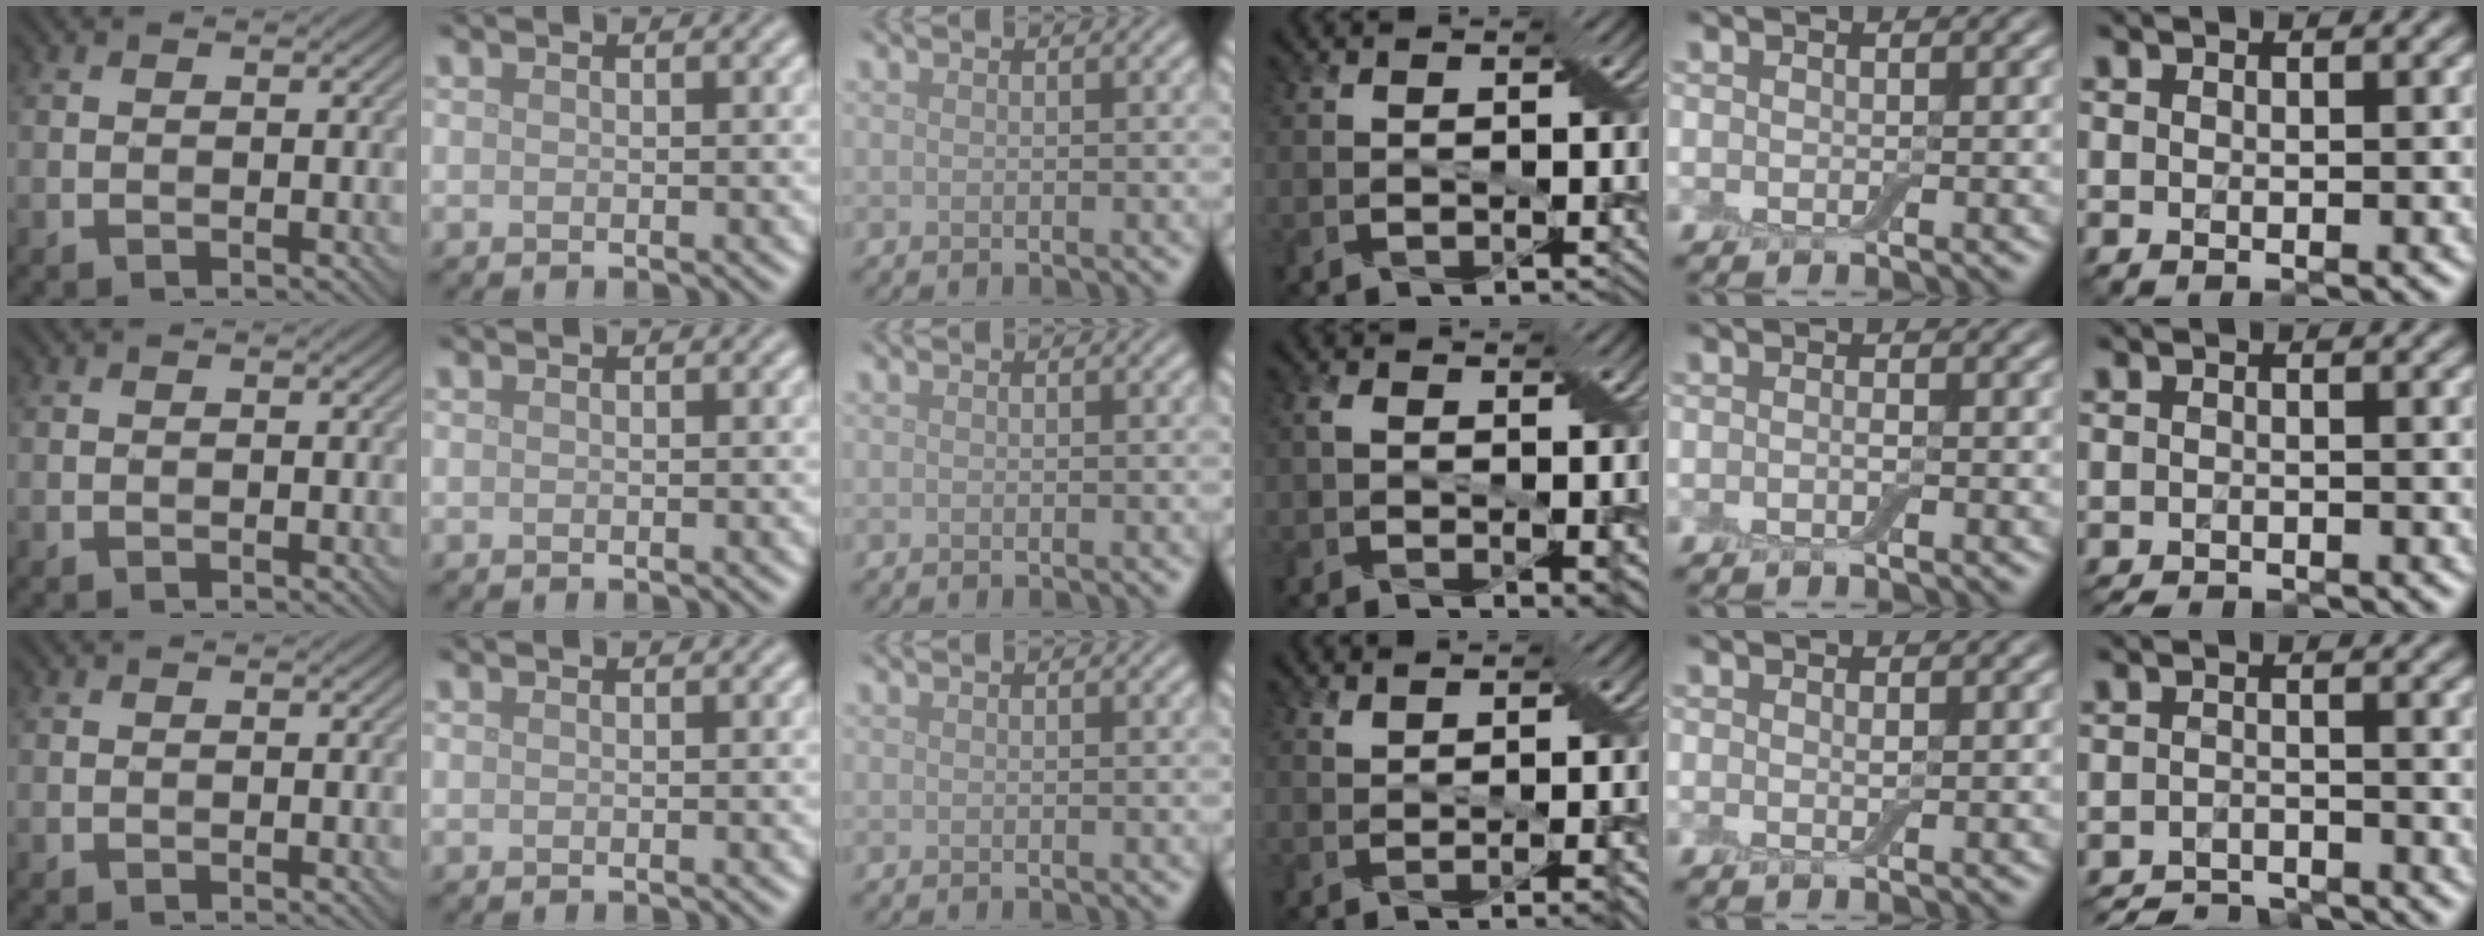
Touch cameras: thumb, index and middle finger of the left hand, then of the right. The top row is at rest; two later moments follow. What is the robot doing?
{"motion": "fold", "object": "apron"}